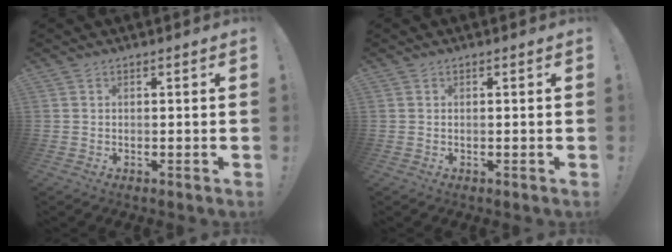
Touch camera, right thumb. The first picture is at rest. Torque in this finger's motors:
{"motor_torque": [-0.29, -0.40, -0.07, -0.11, 0.01]}